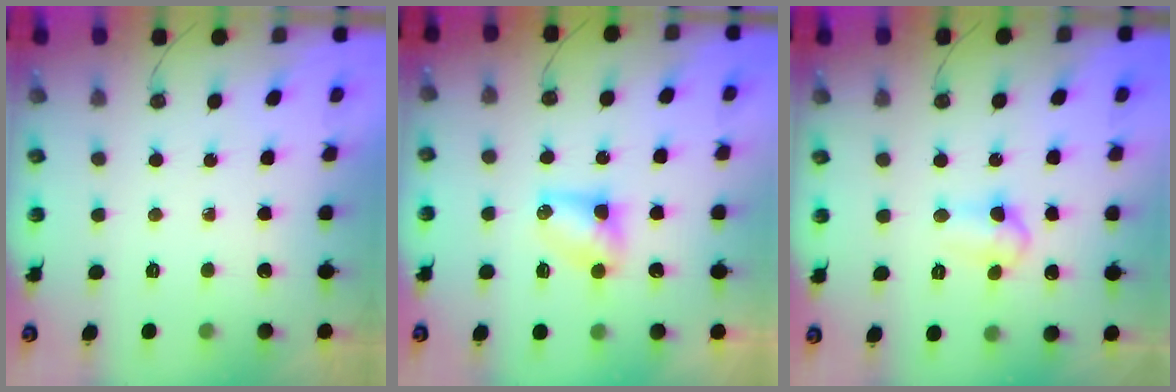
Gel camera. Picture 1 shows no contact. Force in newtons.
{"total": 4.8, "press": 4.7, "slide": 0.4}
{"total": 7.1, "press": 7.0, "slide": 1.1}